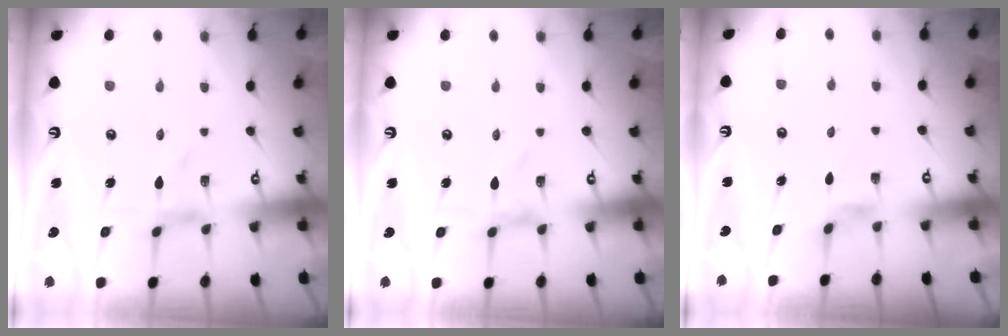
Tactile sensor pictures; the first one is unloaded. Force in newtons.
{"total": 0.0}
{"total": 2.3, "press": 2.3, "slide": 0.4}